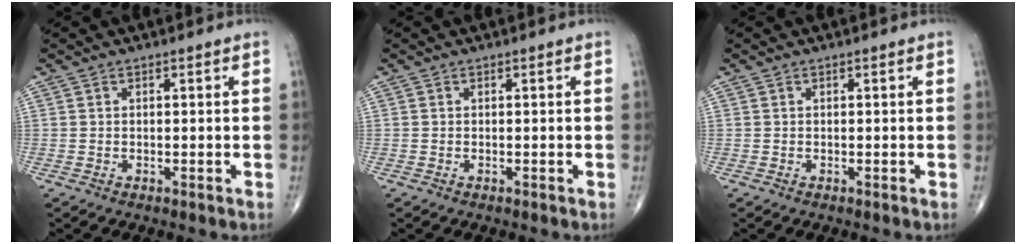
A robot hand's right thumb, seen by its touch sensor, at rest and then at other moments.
{"total": 0.0}
{"total": 0.0}